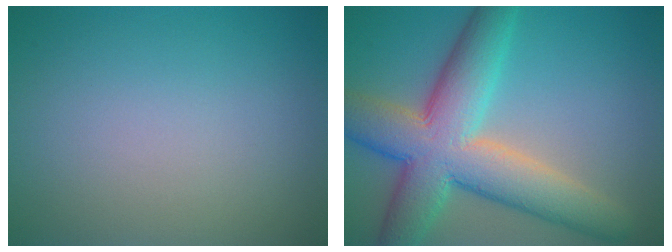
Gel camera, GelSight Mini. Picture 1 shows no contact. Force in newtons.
{"total": 10.3, "press": 10.3, "slide": 0.4}